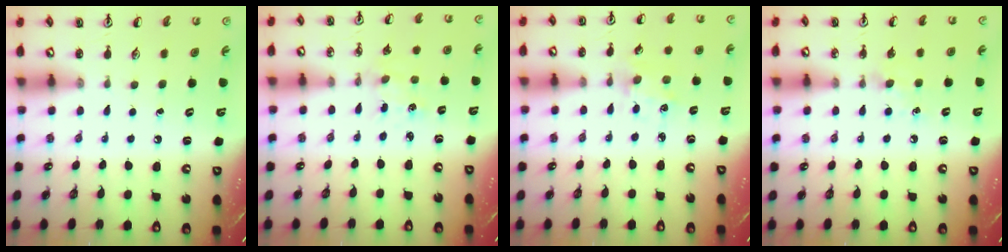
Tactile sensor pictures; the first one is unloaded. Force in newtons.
{"total": 0.5, "press": 0.5, "slide": 0.1}
{"total": 2.6, "press": 2.6, "slide": 0.4}
{"total": 4.1, "press": 4.0, "slide": 0.6}